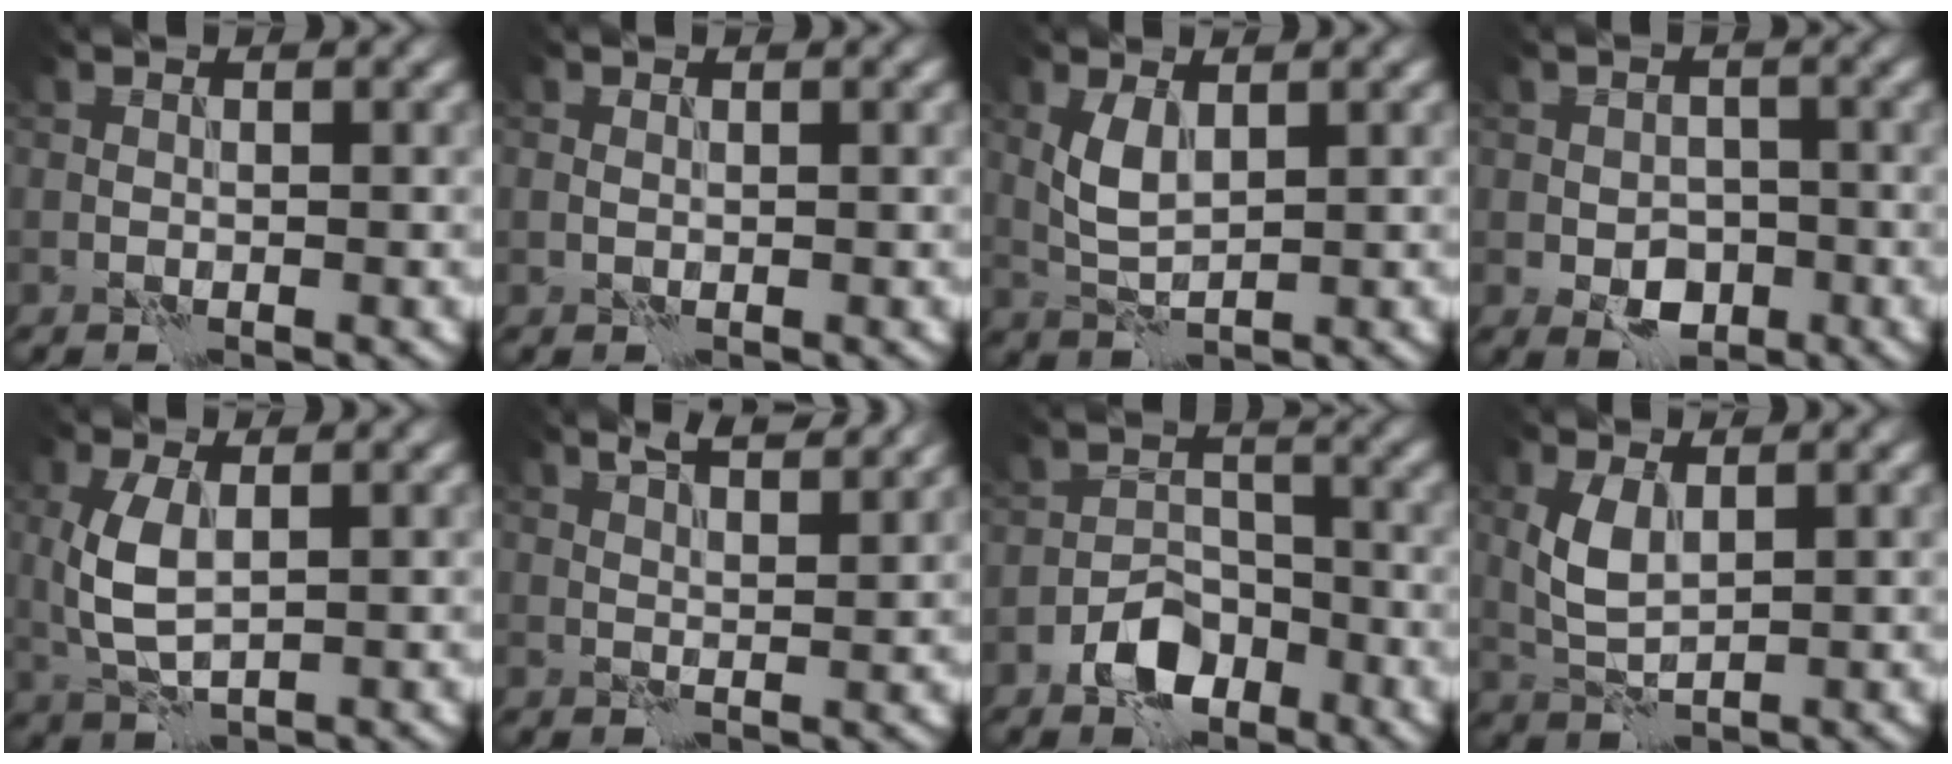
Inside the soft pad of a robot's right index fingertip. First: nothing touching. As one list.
[{"total": 0.6, "force": [0.1, 0.5, 0.3], "torque": [-0.005, 0.002, 0.001]}, {"total": 2.9, "force": [0.9, 1.4, 2.5], "torque": [-0.057, 0.002, 0.020]}, {"total": 3.6, "force": [-1.2, 2.6, 2.1], "torque": [-0.030, -0.005, -0.022]}, {"total": 4.4, "force": [0.5, 2.1, 3.8], "torque": [-0.091, 0.005, 0.013]}, {"total": 4.9, "force": [3.6, 1.3, 3.2], "torque": [-0.041, 0.018, 0.036]}, {"total": 4.7, "force": [-2.9, 2.9, 2.3], "torque": [-0.031, 0.002, -0.057]}, {"total": 3.3, "force": [0.8, 1.7, 2.7], "torque": [-0.065, 0.003, 0.019]}]